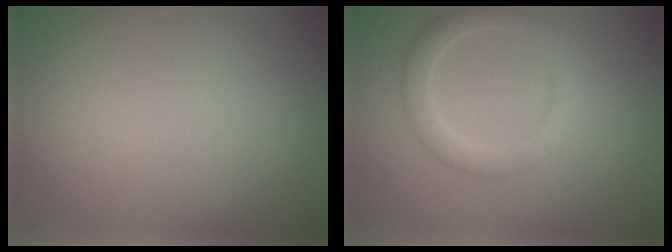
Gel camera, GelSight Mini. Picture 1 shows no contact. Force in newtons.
{"total": 3.0, "press": 3.0, "slide": 0.0}